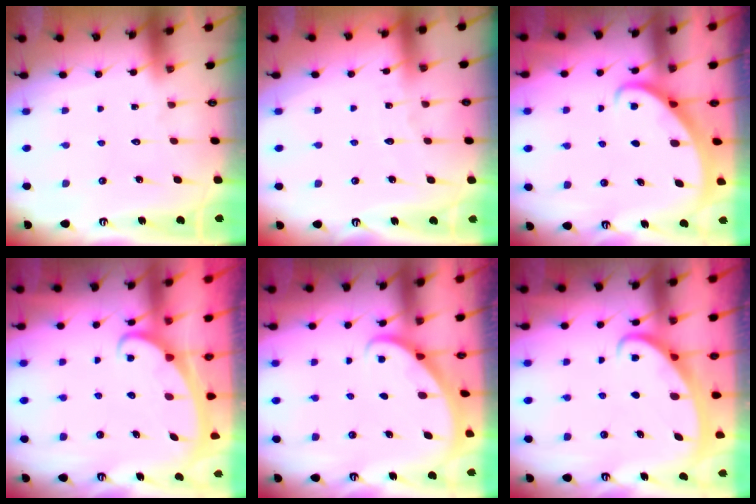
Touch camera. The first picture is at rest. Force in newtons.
{"total": 2.5, "press": 2.5, "slide": 0.3}
{"total": 2.3, "press": 2.3, "slide": 0.2}
{"total": 2.4, "press": 2.4, "slide": 0.3}
{"total": 1.9, "press": 1.9, "slide": 0.1}
{"total": 2.5, "press": 2.5, "slide": 0.3}